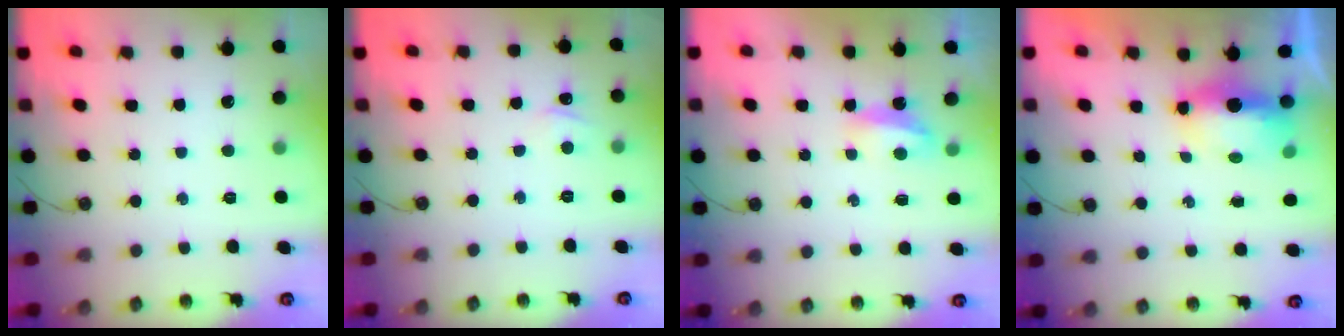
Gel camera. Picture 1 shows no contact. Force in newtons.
{"total": 2.4, "press": 2.4, "slide": 0.3}
{"total": 5.0, "press": 4.9, "slide": 0.6}
{"total": 9.6, "press": 7.9, "slide": 5.4}